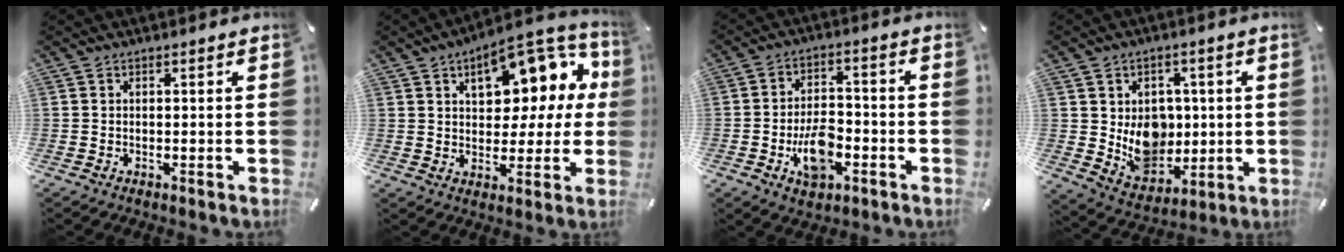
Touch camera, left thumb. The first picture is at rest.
{"total": 16.9, "force": [7.3, 9.7, 11.8], "torque": [-0.146, -0.045, 0.123]}
{"total": 10.1, "force": [-3.9, 6.2, 7.0], "torque": [-0.124, 0.019, -0.066]}
{"total": 11.1, "force": [1.1, 9.9, 4.9], "torque": [-0.074, -0.011, 0.032]}